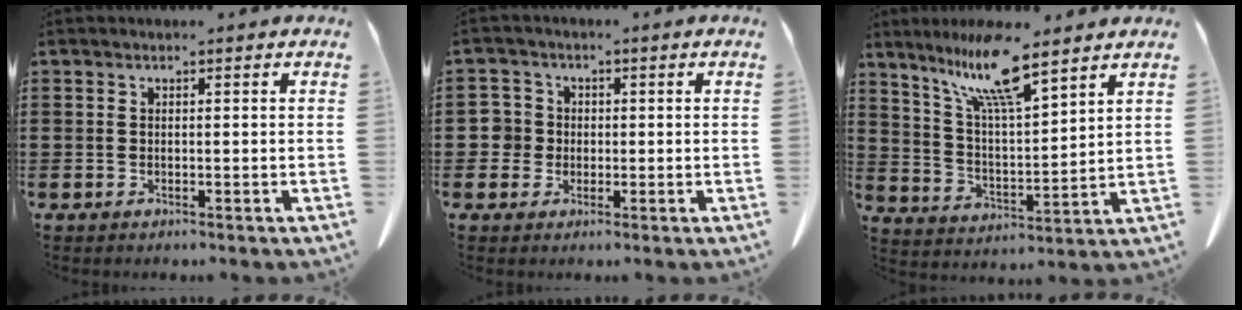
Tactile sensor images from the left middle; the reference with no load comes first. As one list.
[{"total": 3.4, "force": [-0.1, 3.3, 0.8], "torque": [-0.036, 0.009, -0.007]}, {"total": 11.4, "force": [8.2, 1.6, 7.8], "torque": [-0.172, -0.024, 0.143]}]